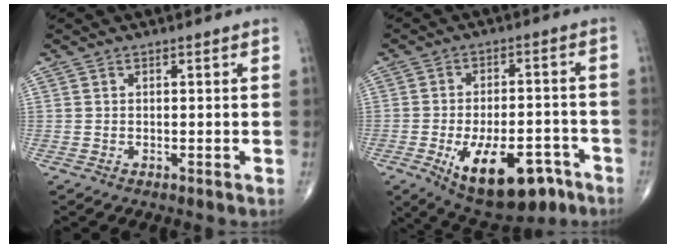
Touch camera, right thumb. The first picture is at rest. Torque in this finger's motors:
{"motor_torque": [0.09, 0.66, 0.27, -0.25, 0.08]}